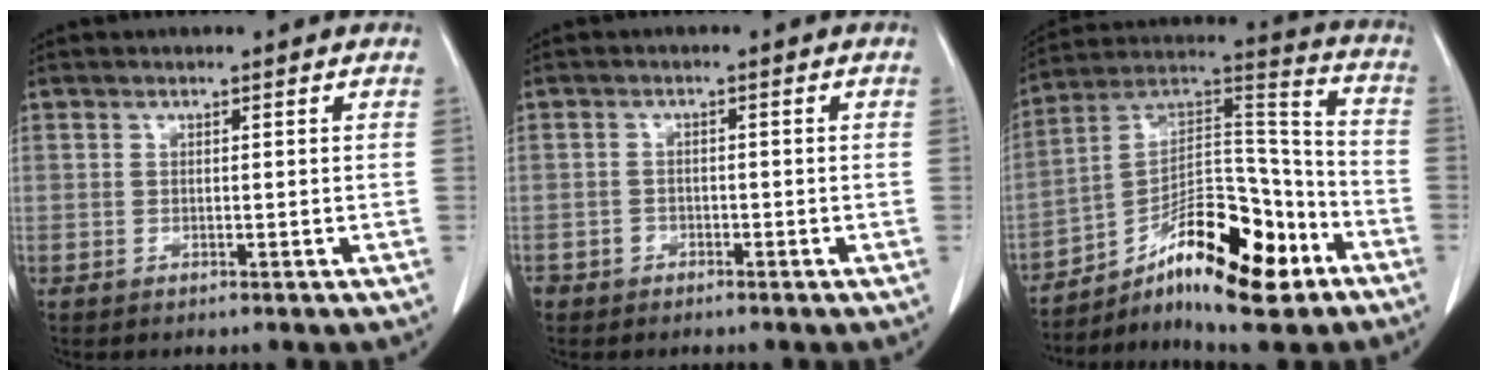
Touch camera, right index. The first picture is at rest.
{"total": 2.6, "force": [-1.8, 1.9, 0.2], "torque": [-0.005, 0.006, -0.034]}
{"total": 19.4, "force": [-9.9, 5.9, 15.6], "torque": [-0.266, 0.027, -0.156]}